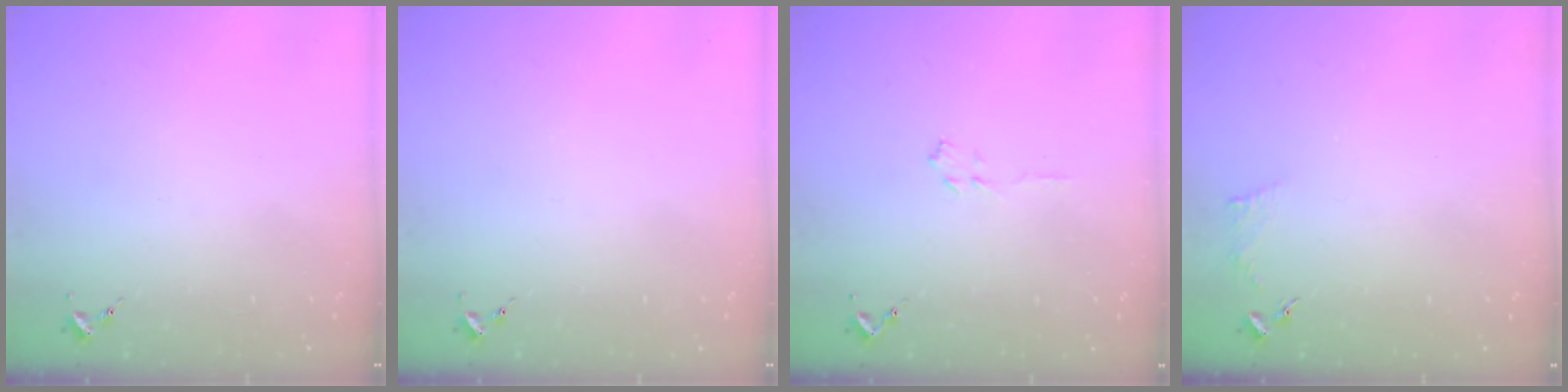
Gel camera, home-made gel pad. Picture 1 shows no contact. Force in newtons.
{"total": 0.0}
{"total": 3.5, "press": 3.4, "slide": 0.5}
{"total": 3.4, "press": 3.3, "slide": 0.5}